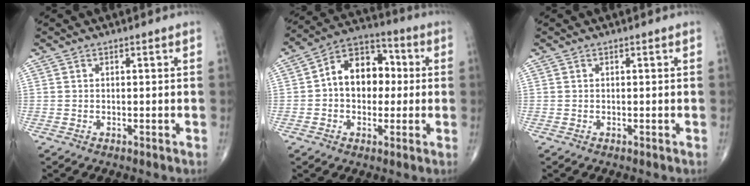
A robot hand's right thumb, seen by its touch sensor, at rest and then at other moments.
{"total": 12.6, "force": [0.7, 8.9, 8.9], "torque": [-0.104, 0.033, -0.002]}
{"total": 0.0}